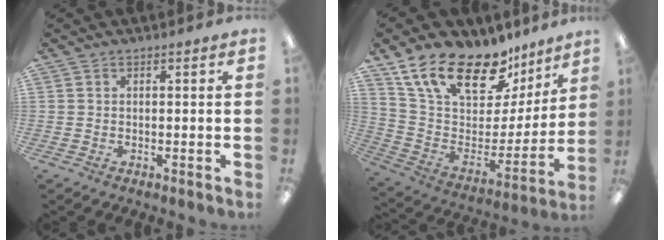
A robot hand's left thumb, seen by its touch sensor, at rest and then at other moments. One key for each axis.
{"total": 23.0, "fx": 16.3, "fy": 10.5, "fz": 12.4, "tx": -0.216, "ty": -0.099, "tz": 0.291}